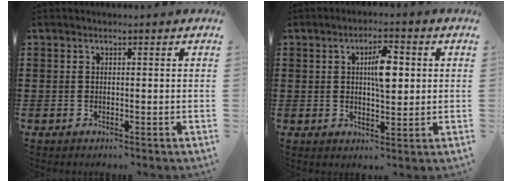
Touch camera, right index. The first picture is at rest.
{"total": 6.1, "force": [1.1, 2.3, 5.5], "torque": [-0.086, 0.001, 0.009]}